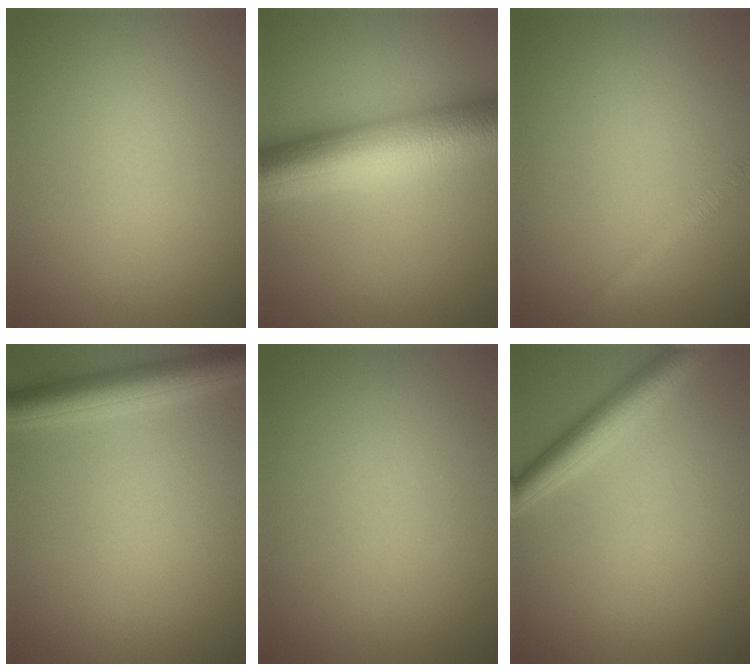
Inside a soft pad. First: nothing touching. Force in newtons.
{"total": 10.2, "press": 10.2, "slide": 0.1}
{"total": 1.3, "press": 1.3, "slide": 0.0}
{"total": 4.3, "press": 4.3, "slide": 0.2}
{"total": 0.0}
{"total": 3.7, "press": 3.7, "slide": 0.2}